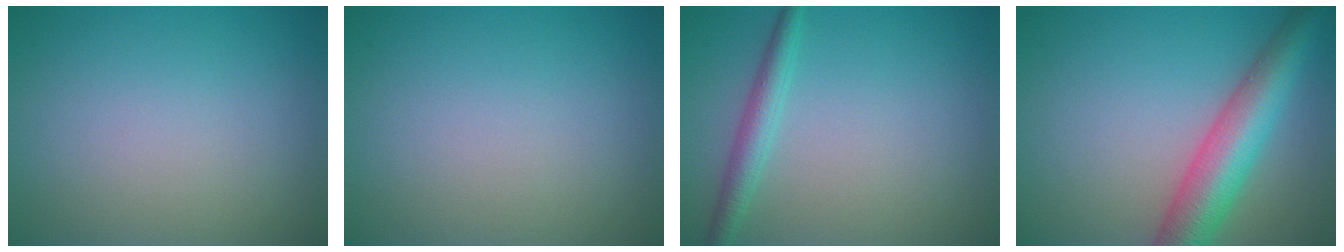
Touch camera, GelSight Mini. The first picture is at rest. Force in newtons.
{"total": 0.0}
{"total": 2.3, "press": 2.3, "slide": 0.1}
{"total": 7.1, "press": 7.1, "slide": 0.2}